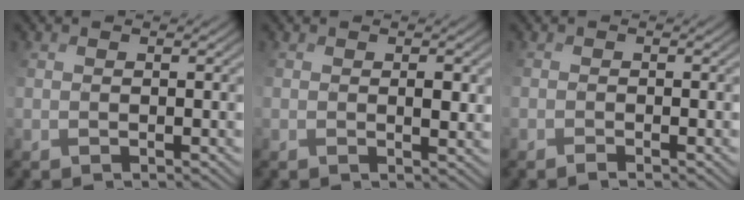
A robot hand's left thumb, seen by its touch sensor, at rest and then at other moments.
{"total": 2.5, "force": [0.8, 1.2, 2.0], "torque": [-0.039, 0.000, 0.017]}
{"total": 0.9, "force": [-0.8, 0.0, 0.4], "torque": [-0.004, 0.002, -0.016]}